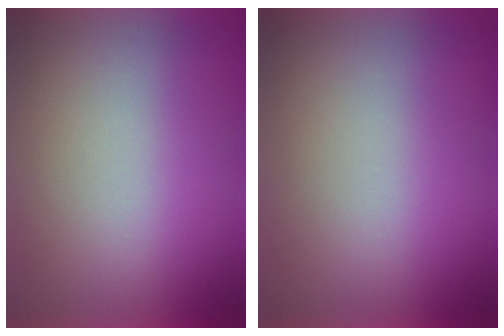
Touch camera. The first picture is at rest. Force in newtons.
{"total": 0.0}